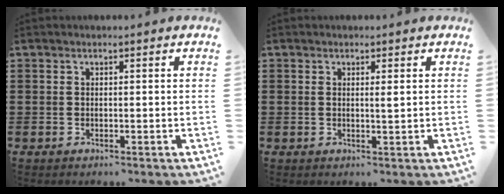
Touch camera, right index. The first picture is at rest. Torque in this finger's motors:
{"motor_torque": [-0.06, 0.10, 0.01, 0.00]}